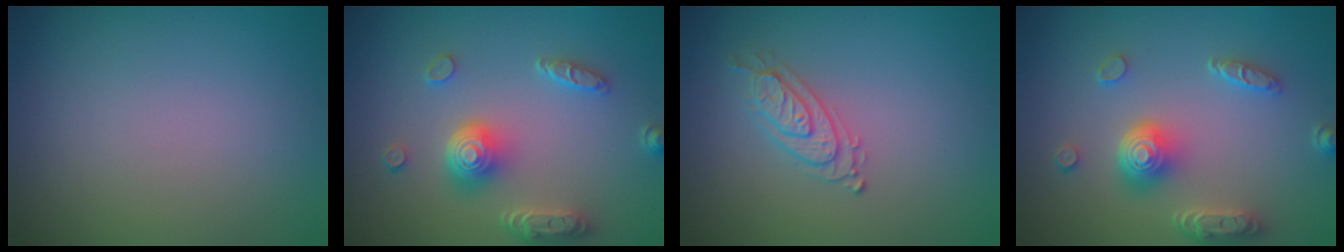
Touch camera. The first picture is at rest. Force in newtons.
{"total": 5.0, "press": 4.0, "slide": 3.1}
{"total": 2.2, "press": 2.1, "slide": 0.6}
{"total": 5.0, "press": 4.0, "slide": 3.1}